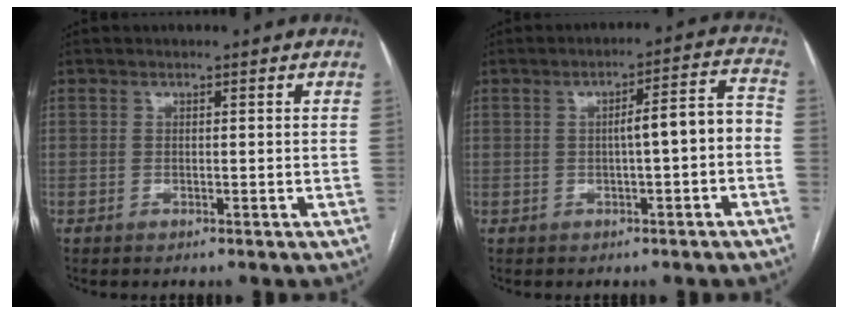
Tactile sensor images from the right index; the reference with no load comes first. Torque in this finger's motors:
{"motor_torque": [0.98, -0.29, 0.54, 0.11]}